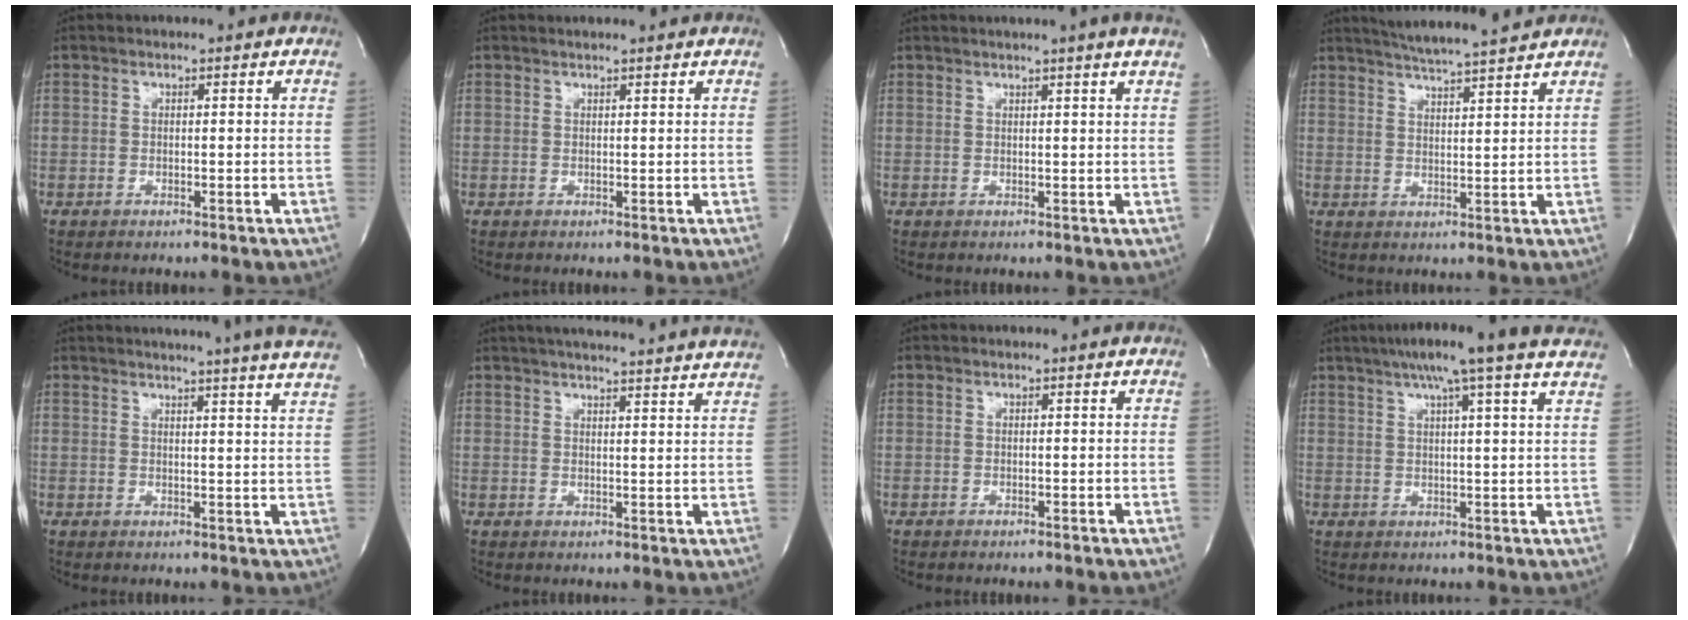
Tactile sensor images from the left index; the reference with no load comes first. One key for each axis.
{"total": 3.0, "fx": 2.8, "fy": -0.1, "fz": 1.0, "tx": -0.016, "ty": 0.010, "tz": 0.033}
{"total": 4.5, "fx": 3.6, "fy": -1.3, "fz": 2.3, "tx": -0.034, "ty": 0.005, "tz": 0.040}
{"total": 10.2, "fx": 9.3, "fy": -0.4, "fz": 4.0, "tx": -0.072, "ty": 0.007, "tz": 0.136}
{"total": 18.1, "fx": 16.5, "fy": -1.2, "fz": 7.6, "tx": -0.116, "ty": -0.040, "tz": 0.189}
{"total": 20.5, "fx": 19.1, "fy": 0.5, "fz": 7.6, "tx": -0.119, "ty": 0.001, "tz": 0.239}
{"total": 0.0}
{"total": 15.3, "fx": 12.2, "fy": -0.8, "fz": 9.2, "tx": -0.151, "ty": 0.022, "tz": 0.148}